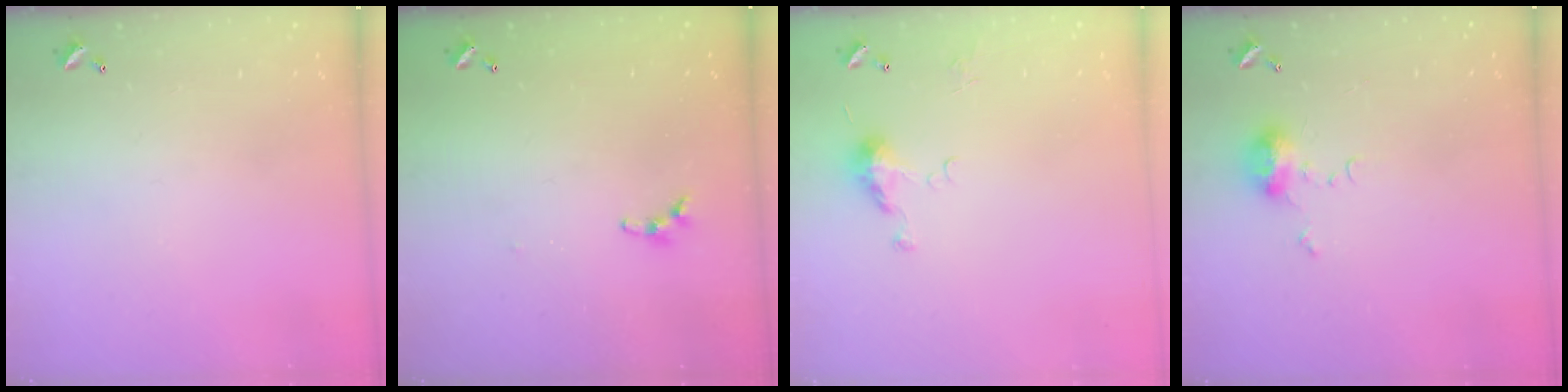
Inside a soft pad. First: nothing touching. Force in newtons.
{"total": 4.9, "press": 4.8, "slide": 0.2}
{"total": 5.0, "press": 5.0, "slide": 0.7}
{"total": 6.2, "press": 6.2, "slide": 0.7}